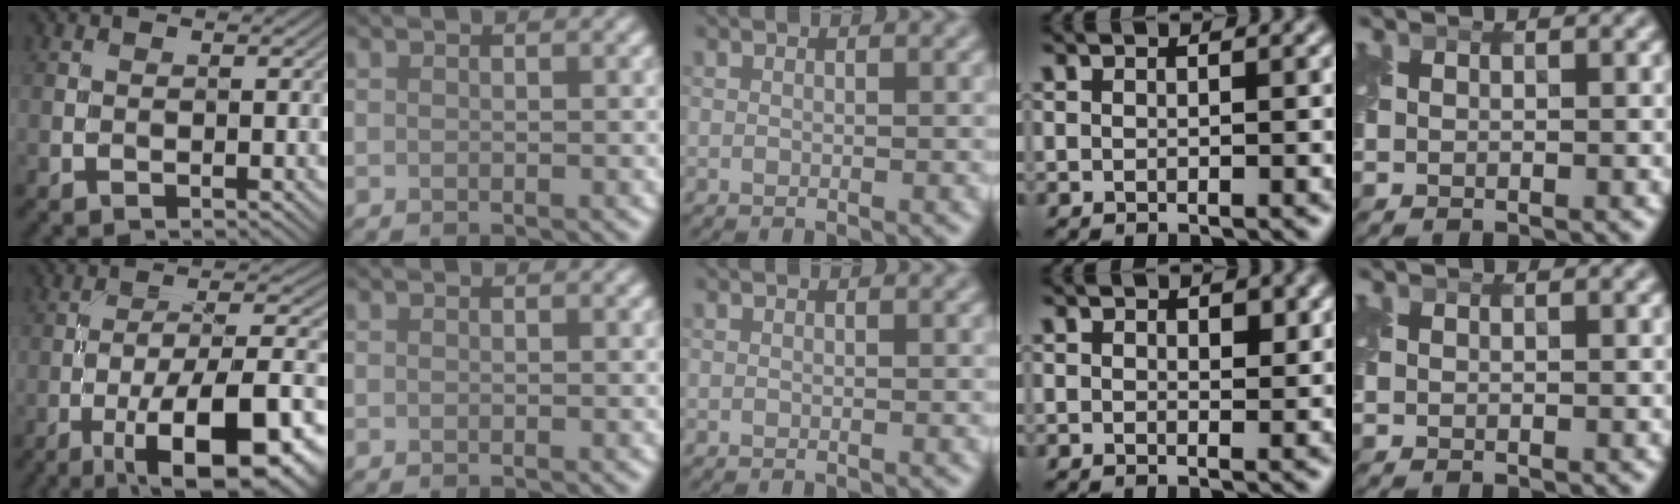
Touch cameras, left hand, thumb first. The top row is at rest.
{"thumb": {"total": 16.0, "force": [-8.0, 5.1, 12.9], "torque": [-0.195, 0.000, -0.123]}, "ring": {"total": 1.2, "force": [0.6, 0.7, 0.9], "torque": [-0.008, -0.004, 0.010]}}